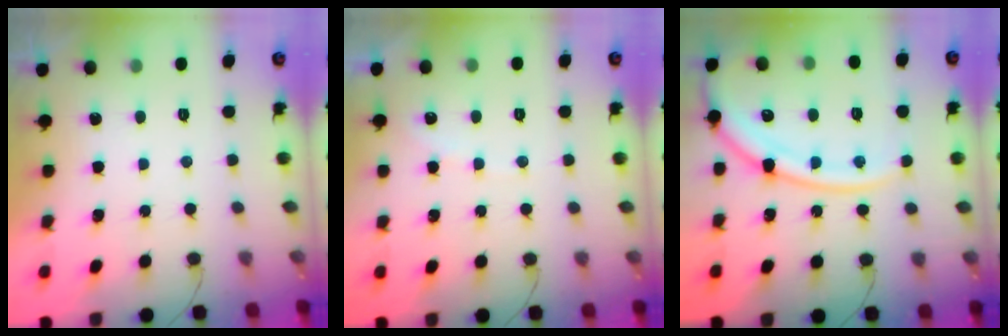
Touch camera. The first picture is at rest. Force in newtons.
{"total": 4.0, "press": 4.0, "slide": 0.6}
{"total": 15.9, "press": 15.7, "slide": 2.0}